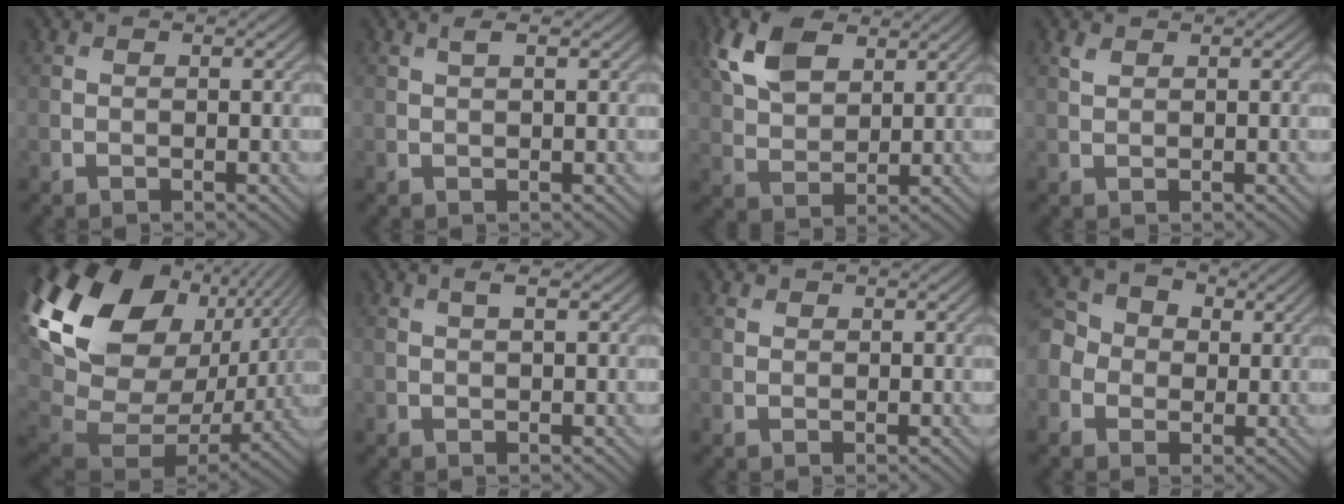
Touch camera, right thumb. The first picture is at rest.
{"total": 1.3, "force": [0.7, 0.2, 1.1], "torque": [-0.025, 0.005, 0.014]}
{"total": 8.9, "force": [4.5, 5.0, 5.9], "torque": [-0.148, 0.011, 0.089]}
{"total": 1.0, "force": [0.7, 0.4, 0.6], "torque": [-0.019, 0.002, 0.018]}
{"total": 21.2, "force": [7.3, 14.0, 14.0], "torque": [-0.307, 0.017, 0.148]}
{"total": 1.5, "force": [0.7, 0.3, 1.2], "torque": [-0.027, 0.004, 0.014]}
{"total": 0.7, "force": [0.6, 0.4, 0.1], "torque": [-0.001, 0.000, 0.011]}
{"total": 5.4, "force": [-0.2, 4.8, 2.4], "torque": [-0.064, 0.008, -0.015]}